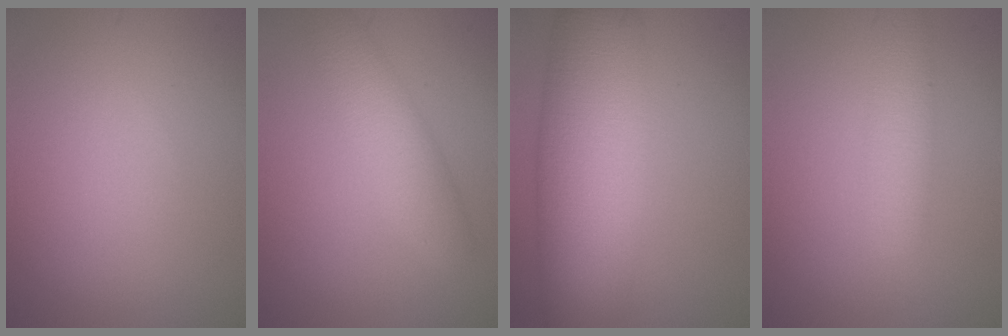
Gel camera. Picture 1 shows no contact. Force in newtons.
{"total": 4.0, "press": 4.0, "slide": 0.0}
{"total": 11.3, "press": 11.3, "slide": 0.2}
{"total": 2.8, "press": 2.8, "slide": 0.1}